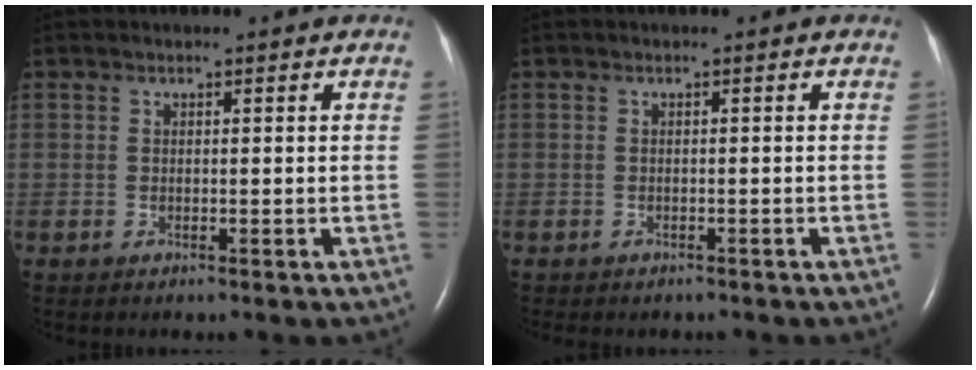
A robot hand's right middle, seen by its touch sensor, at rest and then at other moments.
{"total": 3.3, "force": [-2.8, 1.3, 1.1], "torque": [-0.015, -0.004, -0.028]}